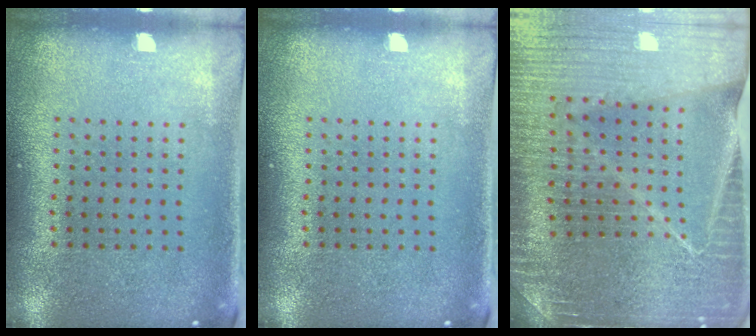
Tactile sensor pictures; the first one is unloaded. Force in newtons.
{"total": 0.0}
{"total": 4.5, "press": 4.3, "slide": 1.6}